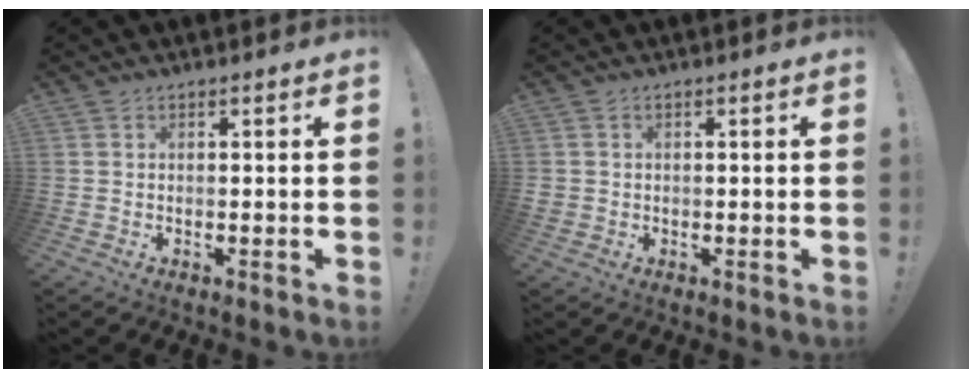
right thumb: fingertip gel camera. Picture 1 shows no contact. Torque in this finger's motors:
{"motor_torque": [0.29, 0.33, 0.13, -0.12, 0.00]}